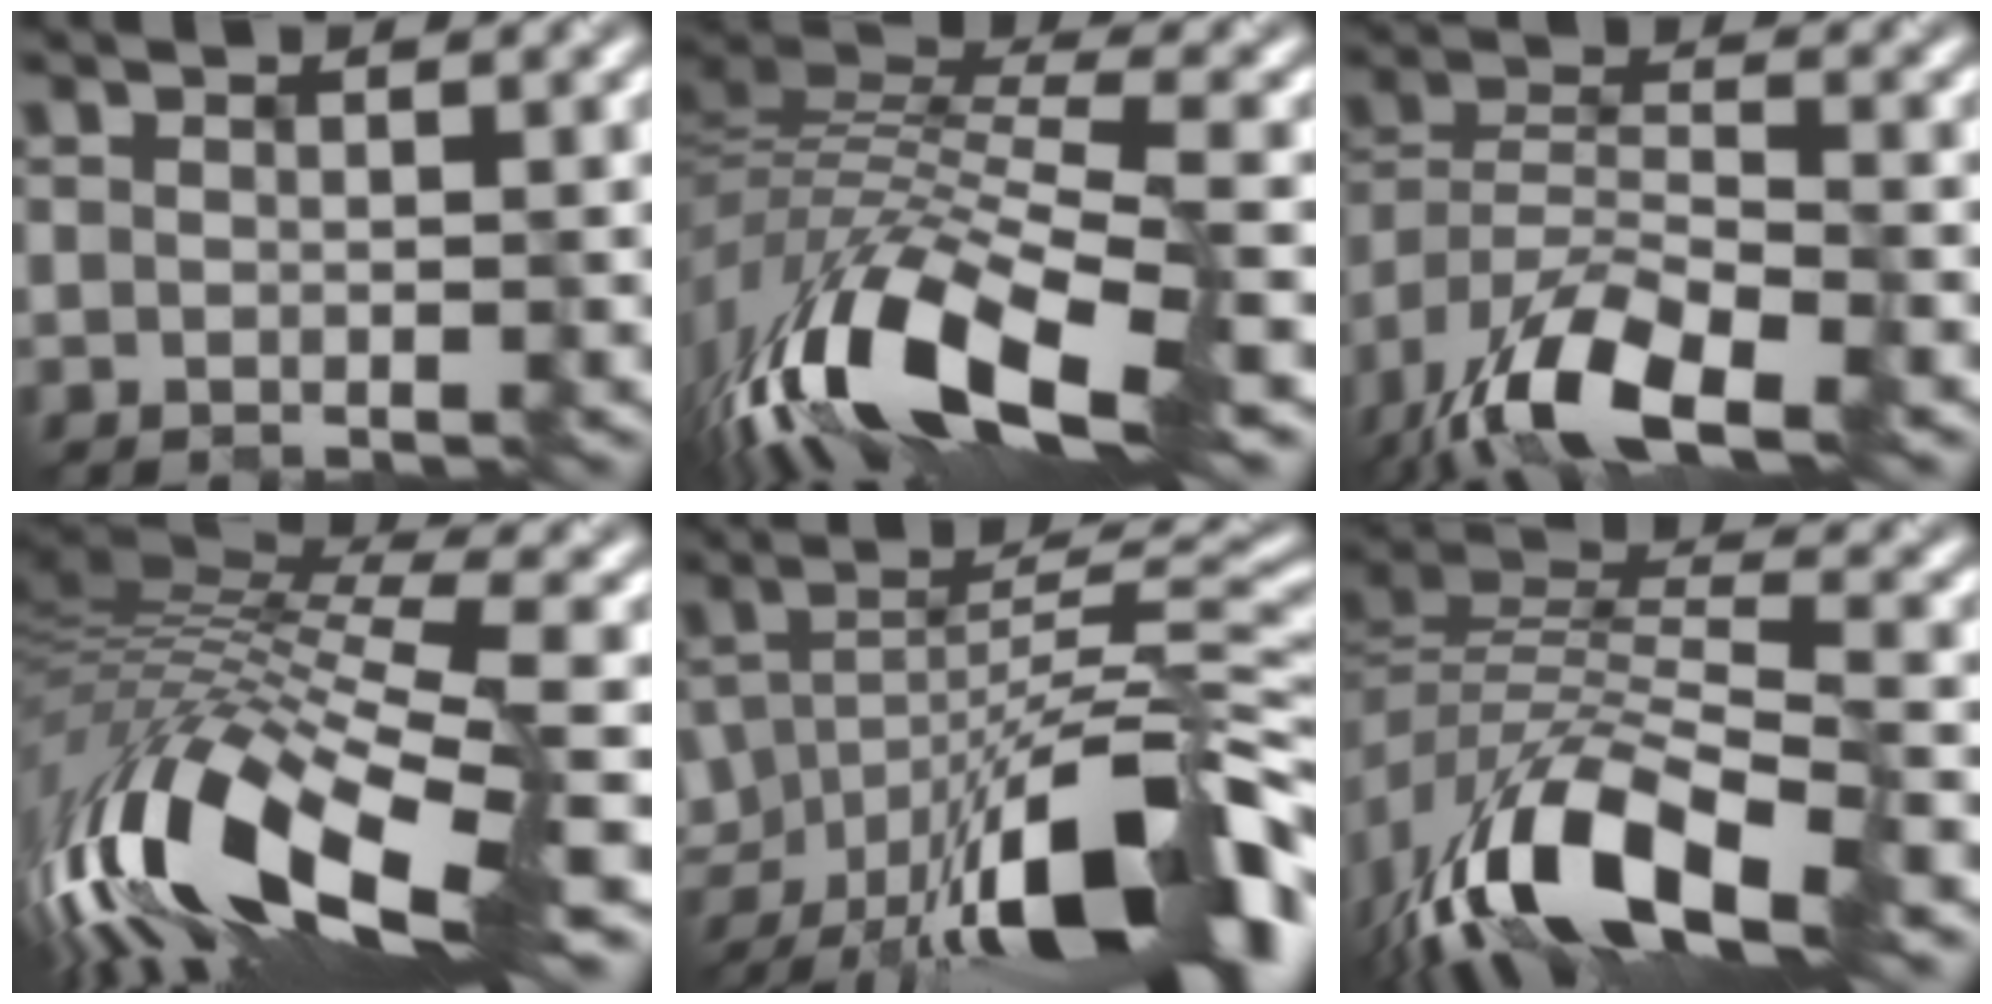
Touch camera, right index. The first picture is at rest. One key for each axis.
{"total": 13.9, "fx": -7.2, "fy": 4.8, "fz": 10.9, "tx": -0.224, "ty": 0.000, "tz": -0.129}
{"total": 10.6, "fx": -7.5, "fy": 3.4, "fz": 6.6, "tx": -0.120, "ty": -0.006, "tz": -0.143}
{"total": 15.7, "fx": -5.7, "fy": 4.8, "fz": 13.9, "tx": -0.275, "ty": 0.013, "tz": -0.110}
{"total": 15.0, "fx": -7.7, "fy": 4.7, "fz": 12.0, "tx": -0.181, "ty": 0.002, "tz": -0.134}
{"total": 12.2, "fx": -7.3, "fy": 5.0, "fz": 8.5, "tx": -0.156, "ty": -0.005, "tz": -0.137}